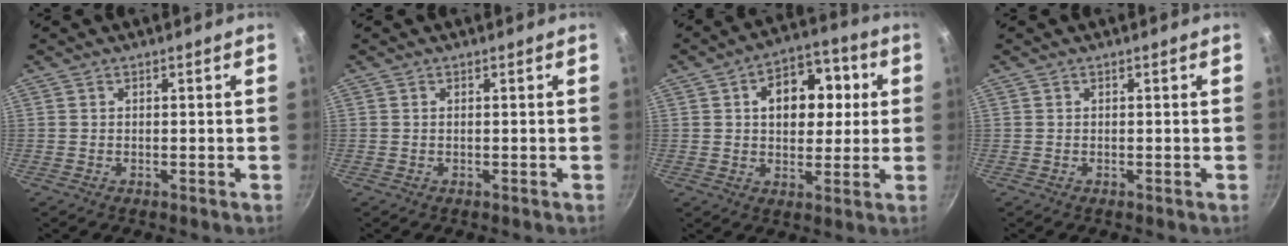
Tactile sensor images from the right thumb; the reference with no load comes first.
{"total": 0.0}
{"total": 13.3, "force": [2.8, 9.1, 9.3], "torque": [-0.092, 0.013, 0.031]}
{"total": 0.0}